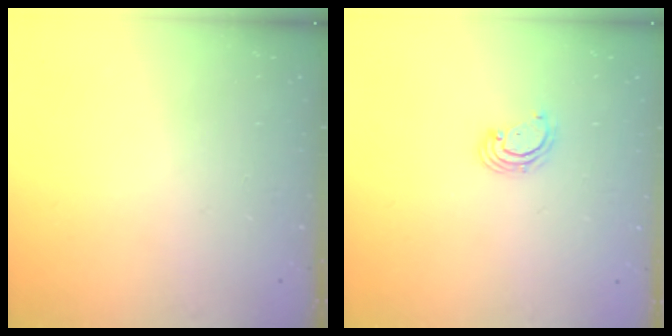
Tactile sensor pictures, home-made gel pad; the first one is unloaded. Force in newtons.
{"total": 2.4, "press": 2.4, "slide": 0.2}